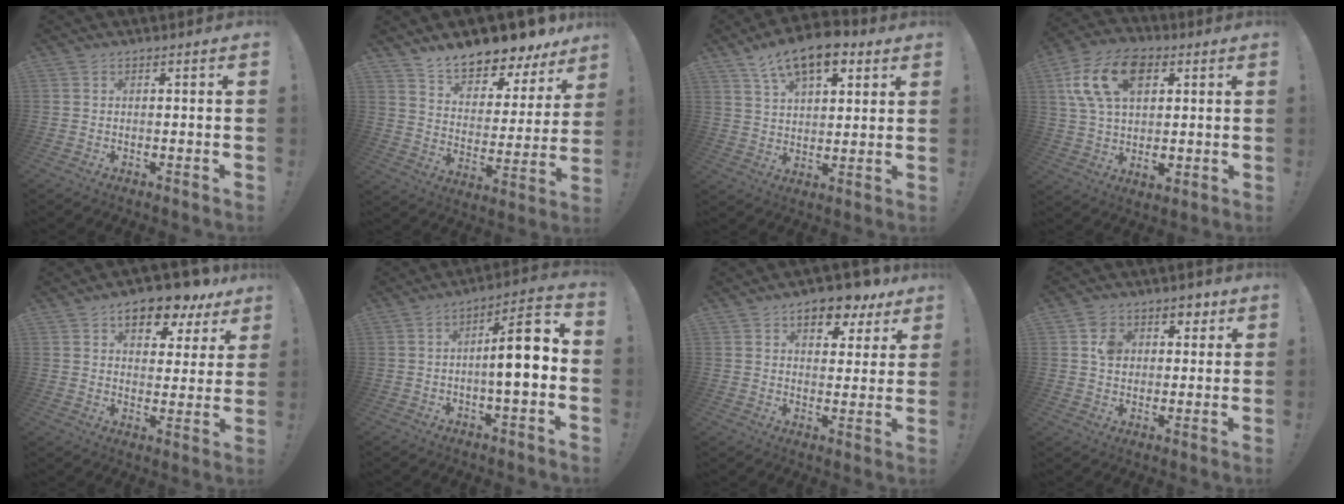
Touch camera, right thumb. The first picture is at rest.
{"total": 11.4, "force": [10.7, 2.7, 2.9], "torque": [-0.055, -0.101, 0.185]}
{"total": 13.3, "force": [8.2, 6.6, 8.2], "torque": [-0.140, -0.031, 0.149]}
{"total": 17.7, "force": [5.9, 11.8, 11.8], "torque": [-0.212, -0.017, 0.106]}
{"total": 11.2, "force": [7.6, 5.1, 6.3], "torque": [-0.096, -0.051, 0.133]}
{"total": 11.9, "force": [-0.8, 2.8, 11.5], "torque": [-0.167, 0.002, -0.023]}
{"total": 10.1, "force": [6.5, 5.3, 5.6], "torque": [-0.075, -0.041, 0.115]}
{"total": 7.8, "force": [3.5, 6.7, 2.1], "torque": [-0.020, -0.021, 0.063]}